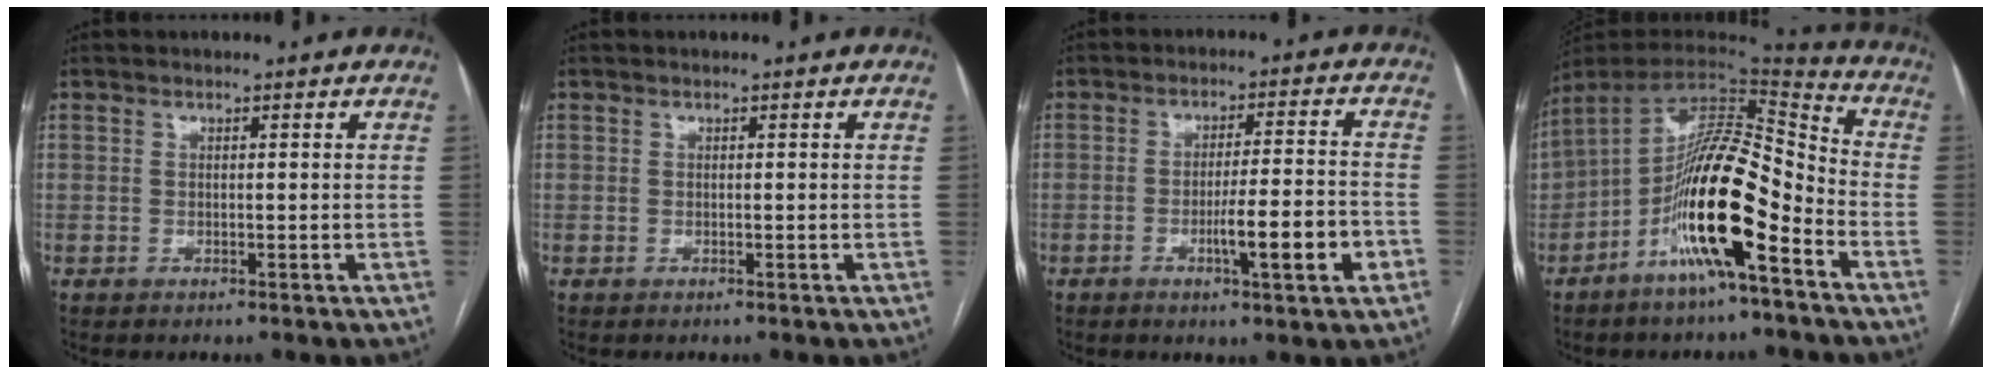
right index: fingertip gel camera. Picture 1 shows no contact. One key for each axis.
{"total": 0.0}
{"total": 8.9, "fx": -3.3, "fy": 0.5, "fz": 8.2, "tx": -0.126, "ty": 0.000, "tz": -0.049}
{"total": 15.9, "fx": -7.0, "fy": 3.0, "fz": 14.0, "tx": -0.247, "ty": 0.012, "tz": -0.120}